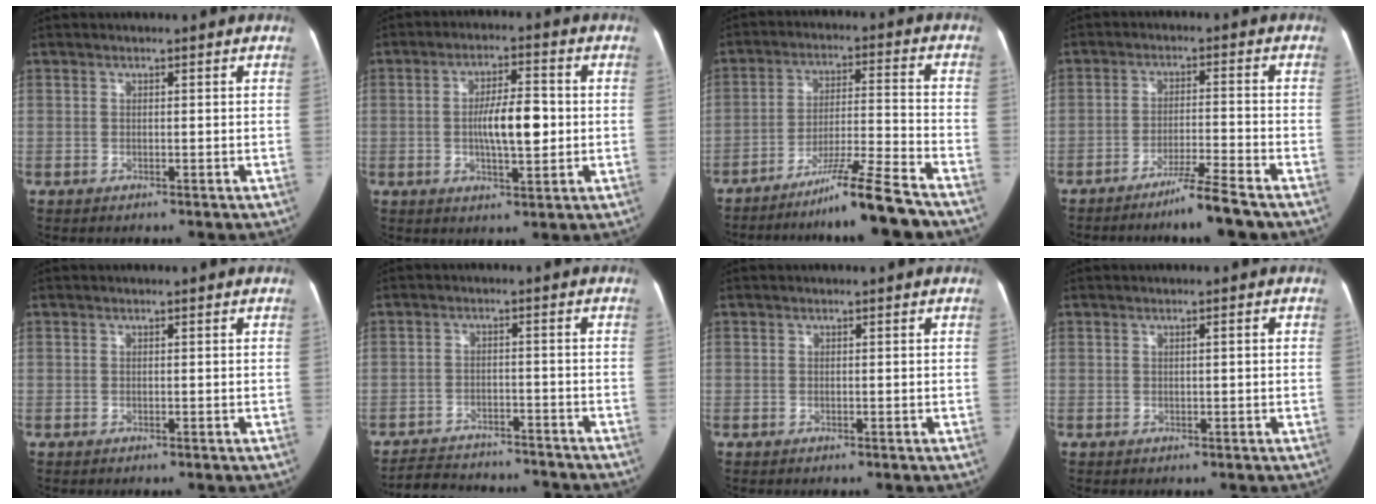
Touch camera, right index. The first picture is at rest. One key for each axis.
{"total": 8.5, "fx": -0.3, "fy": 2.6, "fz": 8.1, "tx": -0.146, "ty": 0.013, "tz": -0.005}
{"total": 11.7, "fx": -9.4, "fy": -1.7, "fz": 6.8, "tx": -0.101, "ty": -0.007, "tz": -0.158}
{"total": 6.8, "fx": -5.4, "fy": -0.8, "fz": 4.1, "tx": -0.067, "ty": -0.018, "tz": -0.098}
{"total": 0.0}
{"total": 11.9, "fx": -11.0, "fy": 3.8, "fz": 2.5, "tx": -0.045, "ty": 0.017, "tz": -0.154}
{"total": 0.0}
{"total": 1.3, "fx": 0.2, "fy": 0.3, "fz": 1.2, "tx": -0.020, "ty": 0.007, "tz": 0.005}